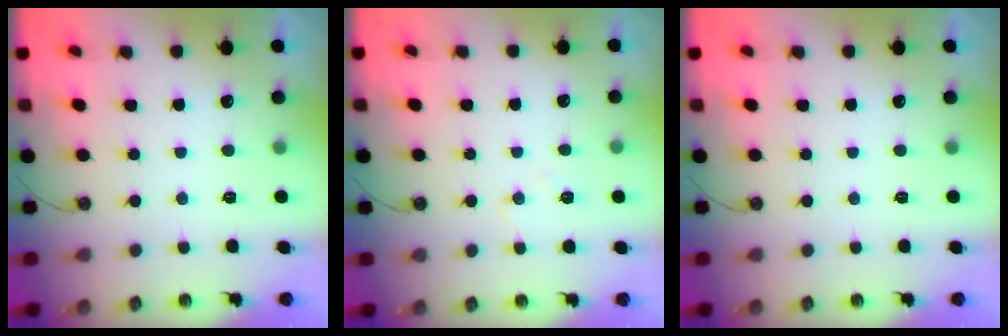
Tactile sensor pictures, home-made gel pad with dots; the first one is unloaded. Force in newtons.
{"total": 7.3, "press": 7.2, "slide": 1.0}
{"total": 0.0}